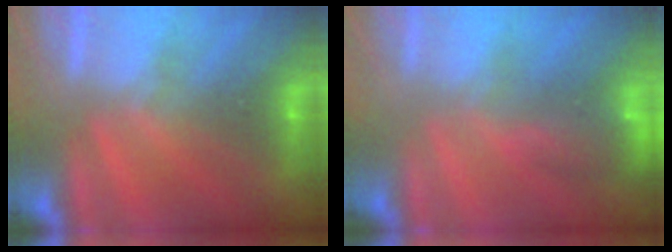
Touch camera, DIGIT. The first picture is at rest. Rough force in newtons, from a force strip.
{"total": 7.6}